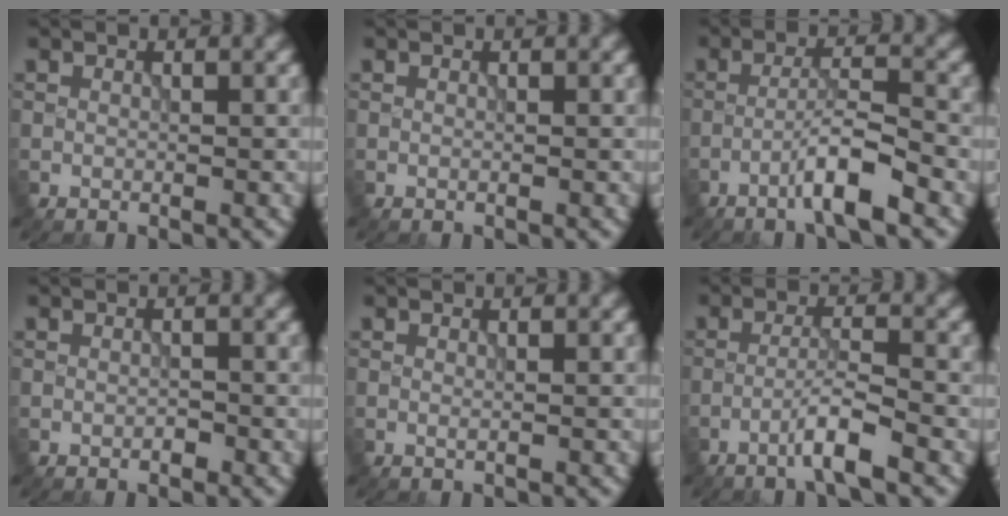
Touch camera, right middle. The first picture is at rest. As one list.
[{"total": 0.0}, {"total": 4.3, "force": [-2.4, 0.1, 3.5], "torque": [-0.062, 0.014, -0.052]}, {"total": 0.6, "force": [-0.3, 0.3, 0.4], "torque": [-0.007, 0.001, -0.005]}, {"total": 0.0}, {"total": 3.3, "force": [-1.9, -0.1, 2.7], "torque": [-0.047, 0.011, -0.044]}]